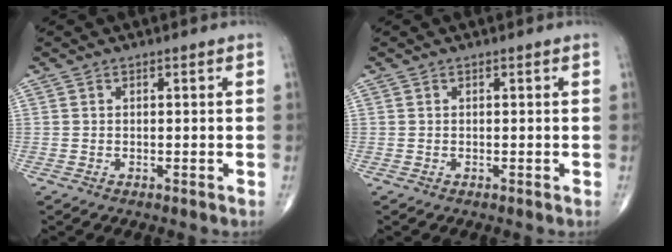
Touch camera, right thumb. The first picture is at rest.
{"total": 0.0}